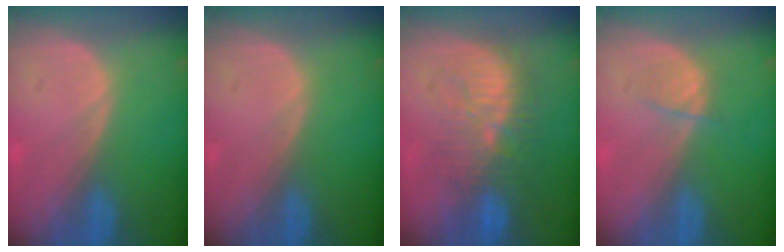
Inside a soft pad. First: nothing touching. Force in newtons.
{"total": 0.0}
{"total": 9.4, "press": 9.2, "slide": 2.0}
{"total": 1.9, "press": 1.9, "slide": 0.4}